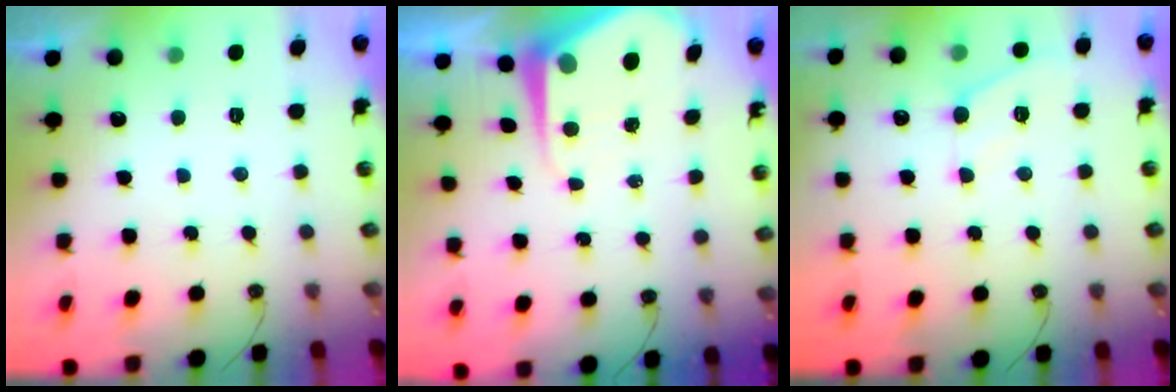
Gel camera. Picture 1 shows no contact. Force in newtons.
{"total": 7.7, "press": 7.6, "slide": 0.6}
{"total": 6.3, "press": 6.3, "slide": 0.5}